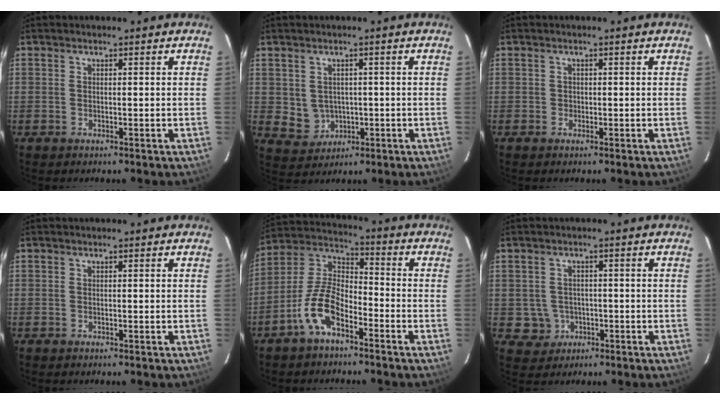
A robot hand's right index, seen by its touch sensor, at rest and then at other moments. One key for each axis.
{"total": 4.7, "fx": 0.2, "fy": 4.6, "fz": 1.1, "tx": -0.030, "ty": 0.009, "tz": 0.024}
{"total": 0.7, "fx": -0.2, "fy": 0.6, "fz": 0.0, "tx": 0.003, "ty": 0.001, "tz": -0.002}
{"total": 0.0}
{"total": 10.3, "fx": -5.8, "fy": 4.5, "fz": 7.2, "tx": -0.155, "ty": 0.020, "tz": -0.114}
{"total": 4.3, "fx": -0.8, "fy": 4.2, "fz": 0.3, "tx": -0.015, "ty": 0.016, "tz": -0.001}